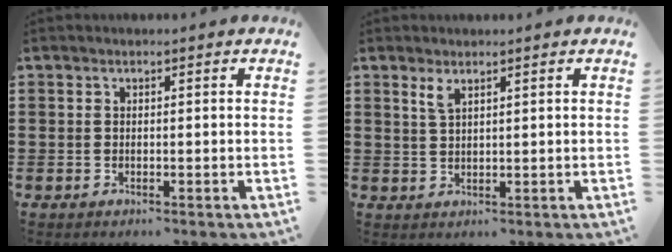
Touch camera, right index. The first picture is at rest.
{"total": 2.0, "force": [1.3, 0.4, 1.4], "torque": [-0.033, 0.000, 0.024]}